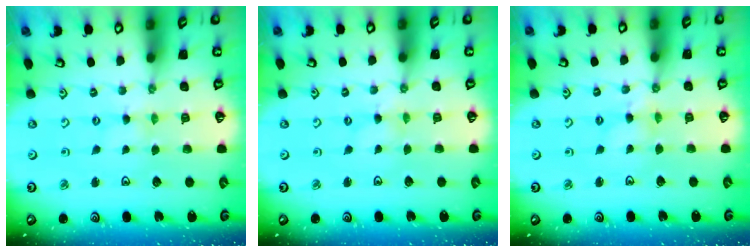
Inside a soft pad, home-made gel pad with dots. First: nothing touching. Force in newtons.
{"total": 0.0}
{"total": 2.5, "press": 2.5, "slide": 0.2}